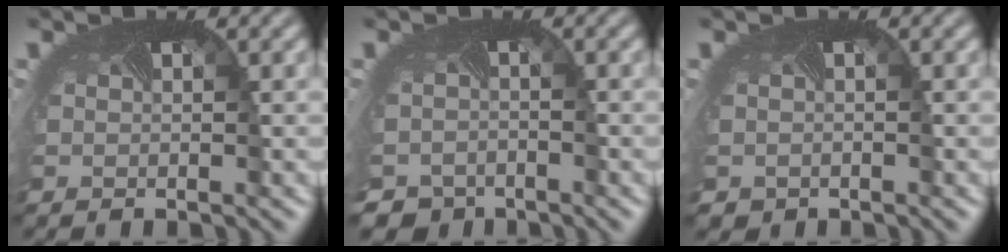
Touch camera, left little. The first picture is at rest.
{"total": 4.1, "force": [-3.4, 2.2, 0.3], "torque": [-0.006, -0.021, -0.047]}
{"total": 0.9, "force": [-0.4, 0.7, -0.1], "torque": [0.005, -0.007, -0.006]}